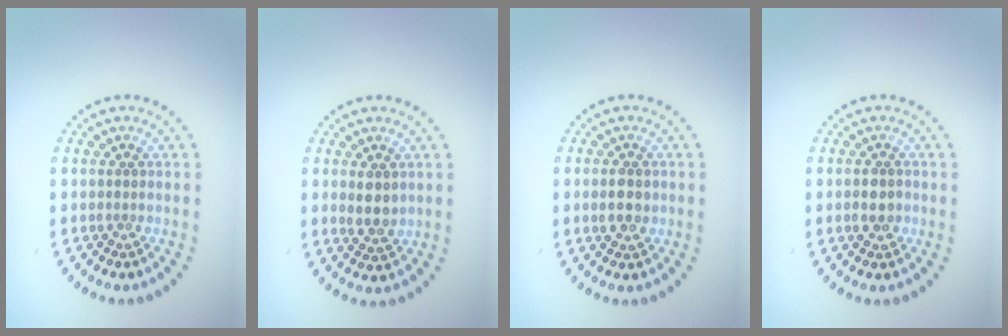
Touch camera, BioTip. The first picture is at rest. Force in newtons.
{"total": 2.1, "press": 2.0, "slide": 0.8}
{"total": 2.1, "press": 2.1, "slide": 0.1}
{"total": 1.7, "press": 1.6, "slide": 0.2}